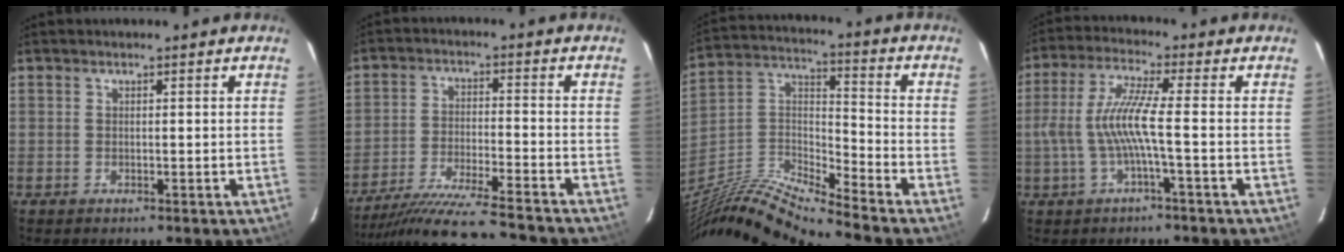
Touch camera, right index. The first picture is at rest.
{"total": 17.6, "force": [-16.0, 0.3, 7.3], "torque": [-0.146, -0.030, -0.257]}
{"total": 18.0, "force": [-15.6, -0.6, 9.0], "torque": [-0.189, -0.016, -0.308]}
{"total": 8.0, "force": [-1.7, -0.1, 7.9], "torque": [-0.167, 0.001, -0.026]}